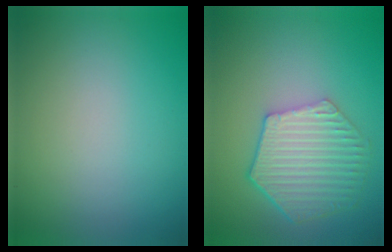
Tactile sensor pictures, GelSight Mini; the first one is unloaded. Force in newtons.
{"total": 6.6, "press": 5.1, "slide": 4.2}